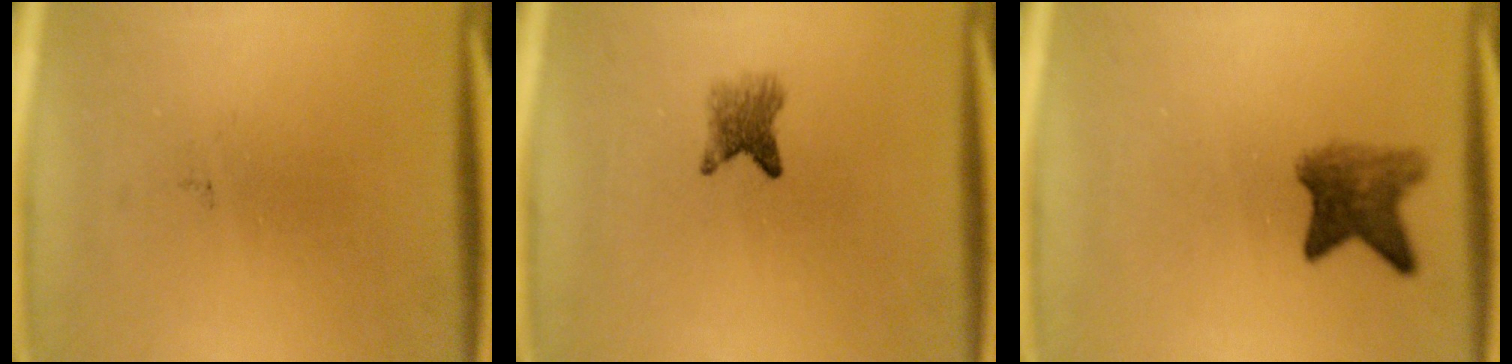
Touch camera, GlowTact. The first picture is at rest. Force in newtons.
{"total": 2.9}
{"total": 5.1}